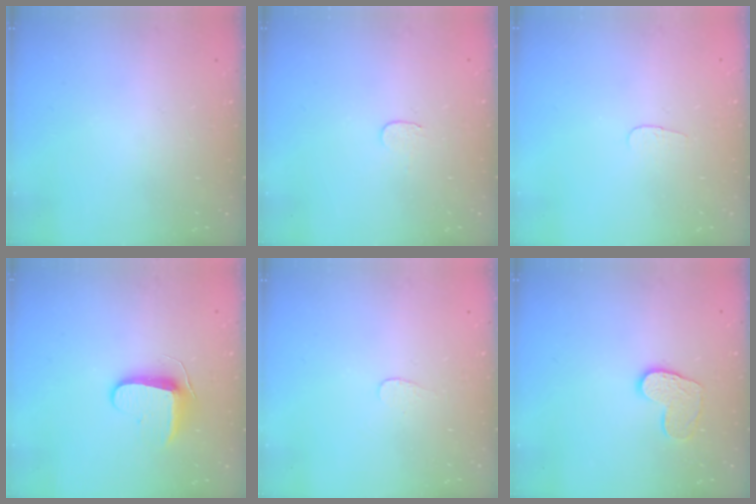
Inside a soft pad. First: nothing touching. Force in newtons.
{"total": 3.7, "press": 3.7, "slide": 0.4}
{"total": 2.8, "press": 2.8, "slide": 0.3}
{"total": 9.0, "press": 9.0, "slide": 0.7}
{"total": 3.0, "press": 3.0, "slide": 0.2}
{"total": 9.5, "press": 9.5, "slide": 0.7}